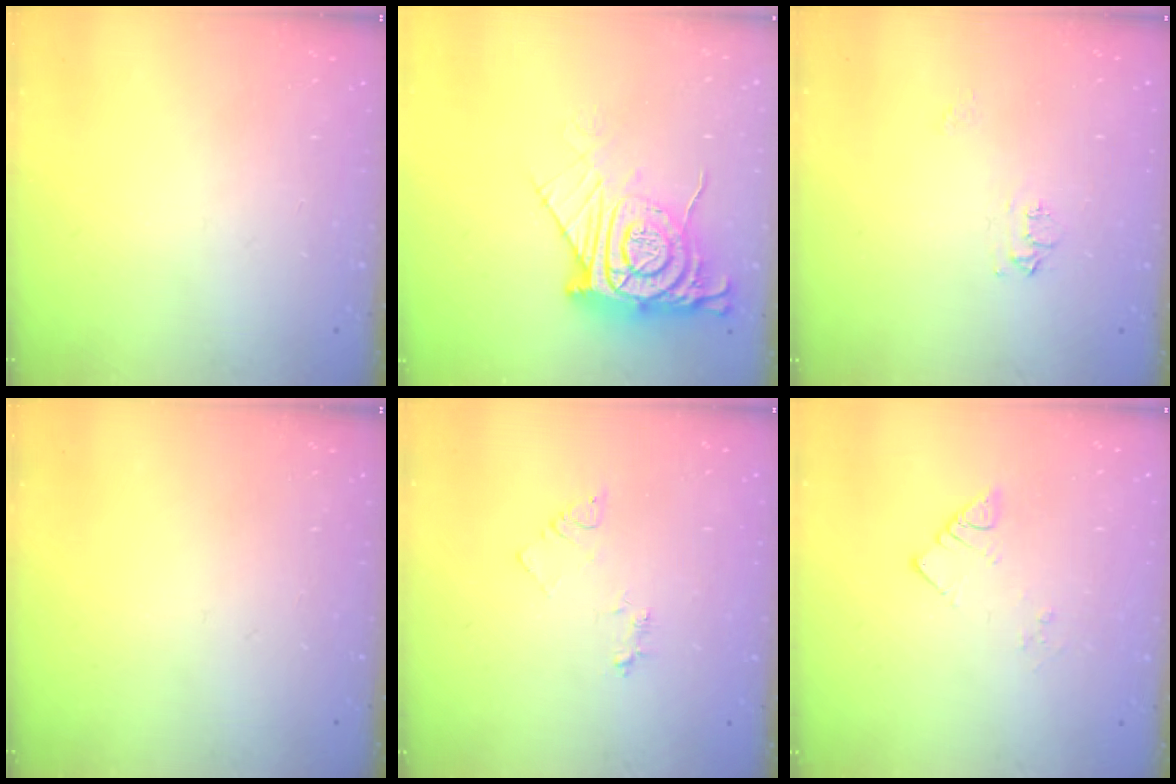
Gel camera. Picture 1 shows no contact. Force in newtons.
{"total": 14.5, "press": 14.4, "slide": 1.2}
{"total": 5.5, "press": 5.5, "slide": 0.7}
{"total": 0.0}
{"total": 3.9, "press": 3.8, "slide": 0.4}
{"total": 2.6, "press": 2.6, "slide": 0.1}